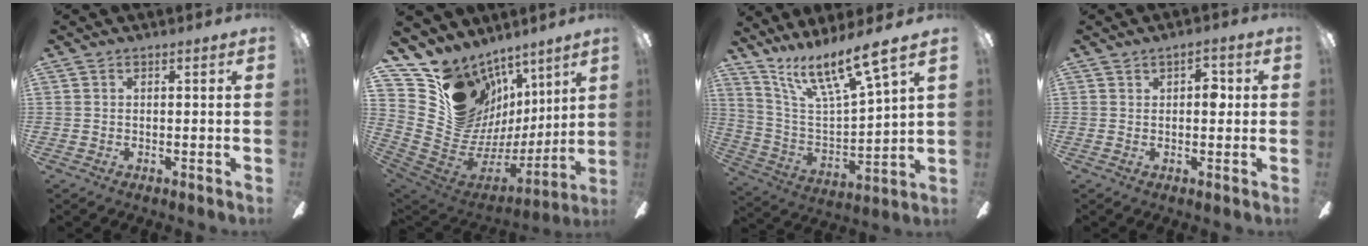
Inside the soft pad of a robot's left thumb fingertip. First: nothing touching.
{"total": 16.1, "force": [9.4, 12.4, 3.9], "torque": [-0.080, -0.082, 0.206]}
{"total": 15.9, "force": [12.5, 2.5, 9.6], "torque": [-0.194, -0.086, 0.211]}
{"total": 4.0, "force": [0.9, 2.0, 3.3], "torque": [-0.034, -0.002, 0.006]}